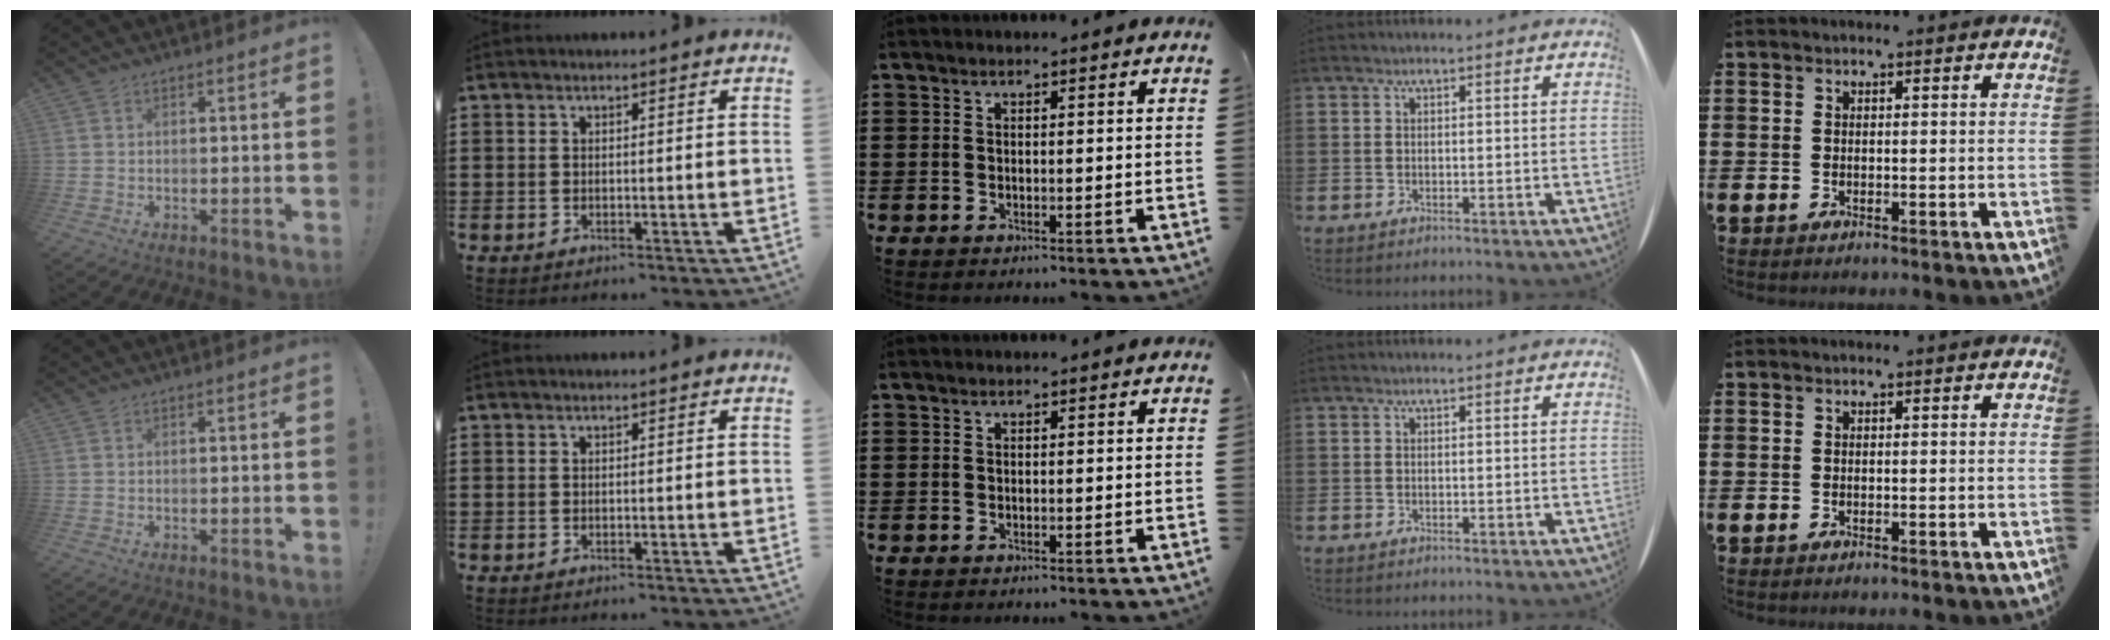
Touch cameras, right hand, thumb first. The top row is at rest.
{}